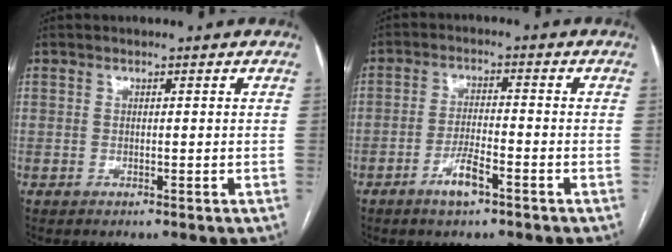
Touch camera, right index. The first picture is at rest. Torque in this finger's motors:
{"motor_torque": [0.71, -0.36, 0.28, 0.07]}